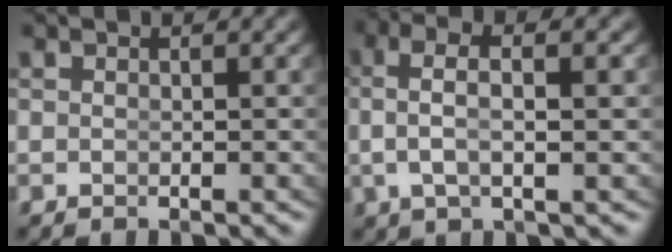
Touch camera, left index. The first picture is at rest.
{"total": 4.4, "force": [1.2, 1.6, 4.0], "torque": [-0.077, 0.007, 0.022]}